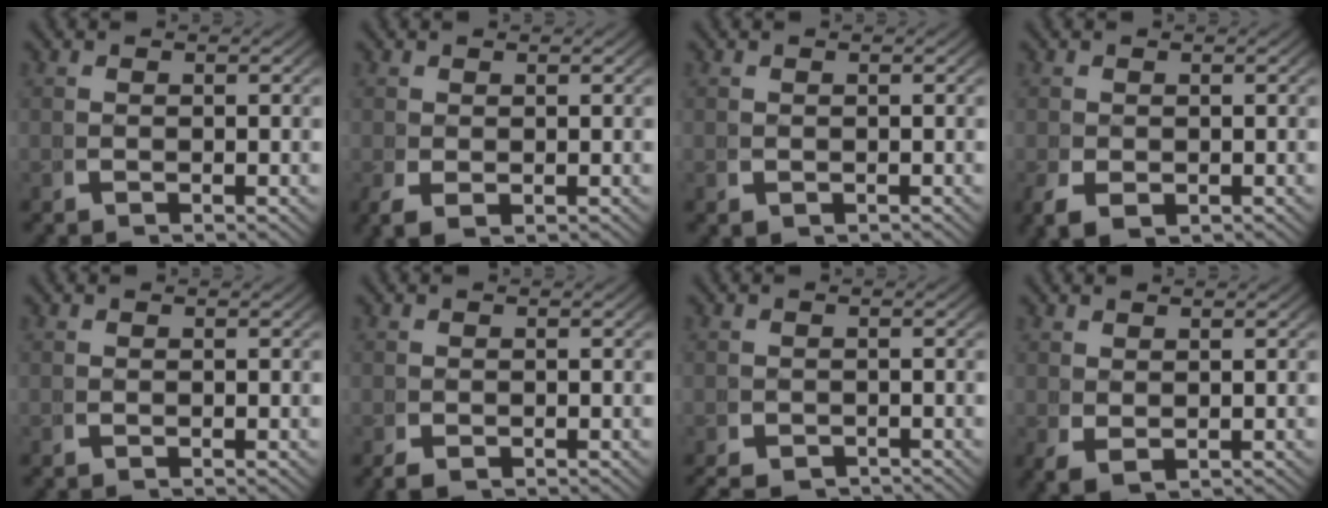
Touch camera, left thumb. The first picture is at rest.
{"total": 1.1, "force": [0.1, 0.6, 0.9], "torque": [-0.025, -0.010, 0.011]}
{"total": 0.9, "force": [-0.4, 0.7, 0.4], "torque": [-0.010, -0.007, 0.001]}
{"total": 2.4, "force": [-0.7, 1.8, 1.5], "torque": [-0.035, -0.019, 0.001]}
{"total": 0.0}
{"total": 0.9, "force": [-0.5, 0.6, 0.4], "torque": [-0.009, -0.007, -0.008]}
{"total": 2.3, "force": [-2.1, 0.9, 0.5], "torque": [-0.003, -0.014, -0.031]}
{"total": 1.3, "force": [0.5, 0.7, 0.9], "torque": [-0.021, -0.008, 0.022]}